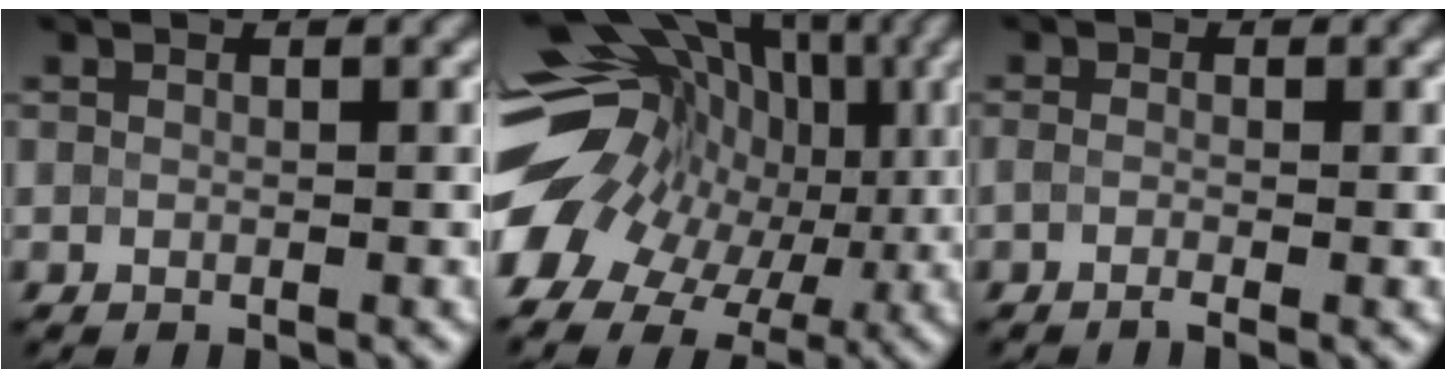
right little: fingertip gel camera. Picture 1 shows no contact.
{"total": 16.8, "force": [-1.6, 13.0, 10.5], "torque": [-0.170, 0.014, -0.035]}
{"total": 1.7, "force": [-1.2, 0.3, 1.2], "torque": [-0.010, -0.005, -0.017]}